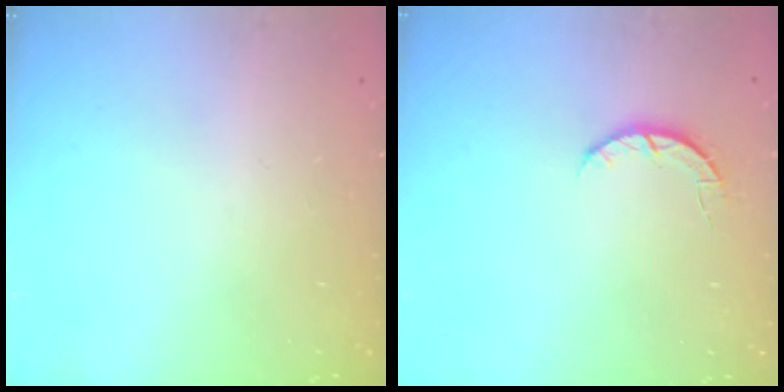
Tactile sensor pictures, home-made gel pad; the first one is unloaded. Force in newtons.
{"total": 3.3, "press": 3.3, "slide": 0.5}